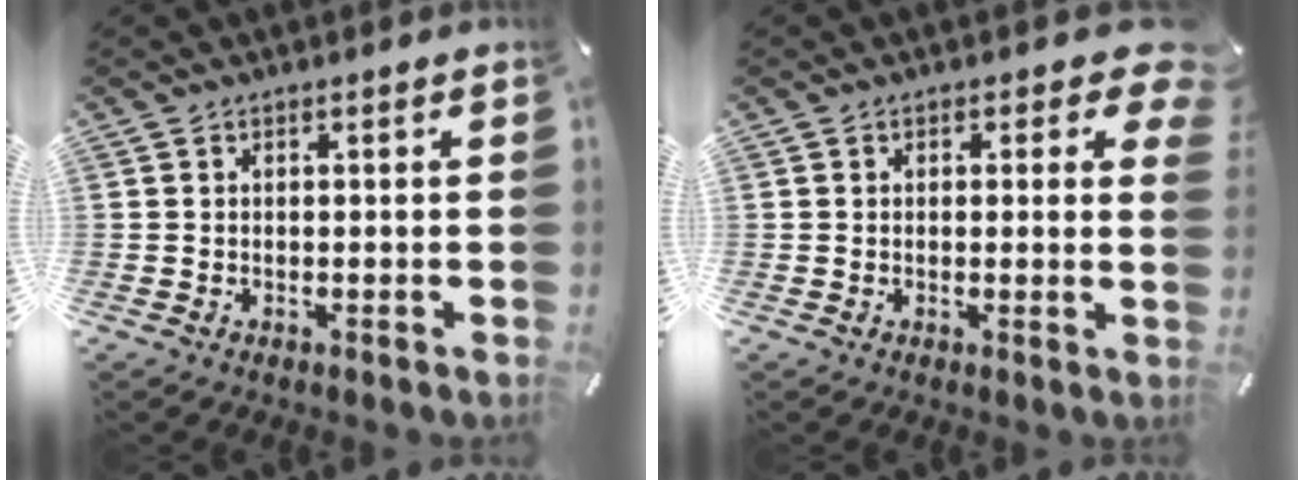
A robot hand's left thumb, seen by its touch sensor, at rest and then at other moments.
{"total": 4.6, "force": [1.8, 2.5, 3.3], "torque": [-0.029, -0.004, 0.025]}